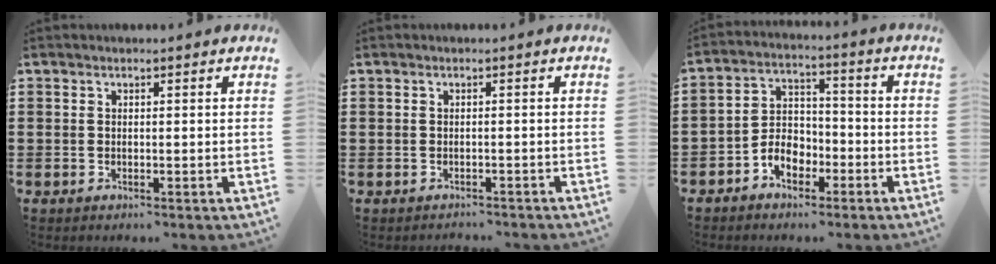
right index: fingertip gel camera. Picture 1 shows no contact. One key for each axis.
{"total": 0.9, "fx": -0.9, "fy": 0.1, "fz": -0.2, "tx": 0.001, "ty": 0.001, "tz": -0.020}
{"total": 5.3, "fx": -3.0, "fy": 3.7, "fz": 2.4, "tx": -0.053, "ty": 0.014, "tz": -0.059}